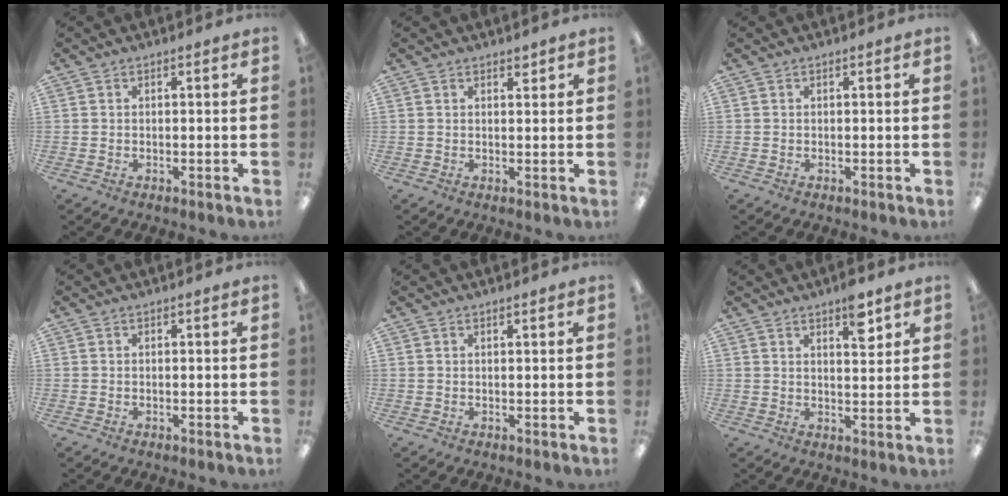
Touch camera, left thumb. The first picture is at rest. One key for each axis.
{"total": 1.5, "fx": 1.3, "fy": 0.7, "fz": 0.4, "tx": 0.000, "ty": -0.004, "tz": 0.023}
{"total": 0.0}
{"total": 0.0}
{"total": 0.6, "fx": 0.5, "fy": 0.1, "fz": 0.3, "tx": -0.007, "ty": 0.000, "tz": 0.009}
{"total": 6.5, "fx": 4.3, "fy": 2.5, "fz": 4.2, "tx": -0.045, "ty": -0.024, "tz": 0.066}